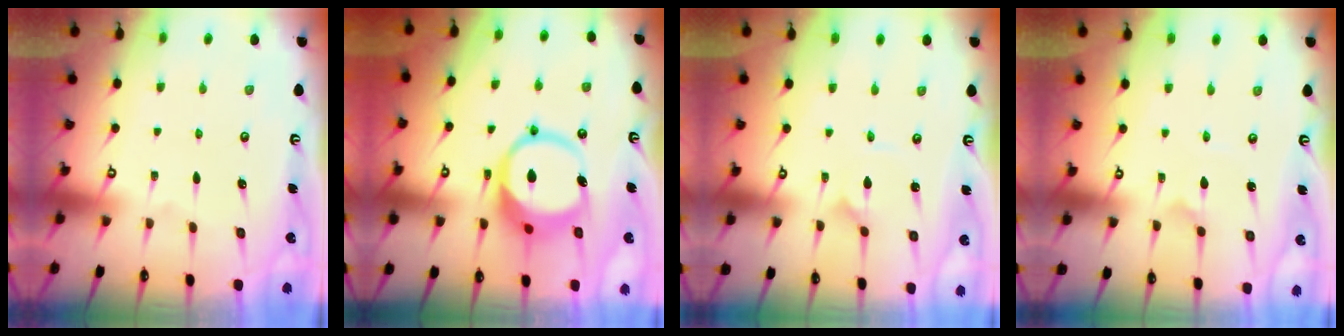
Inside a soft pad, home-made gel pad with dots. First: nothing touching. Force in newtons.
{"total": 11.7, "press": 11.6, "slide": 1.5}
{"total": 2.3, "press": 2.3, "slide": 0.2}
{"total": 2.3, "press": 2.3, "slide": 0.2}